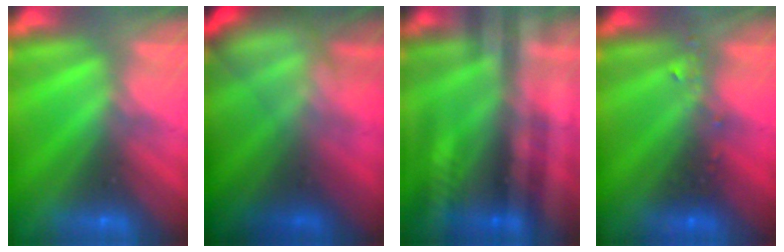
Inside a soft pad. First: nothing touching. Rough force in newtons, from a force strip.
{"total": 6.9}
{"total": 2.6}
{"total": 2.4}